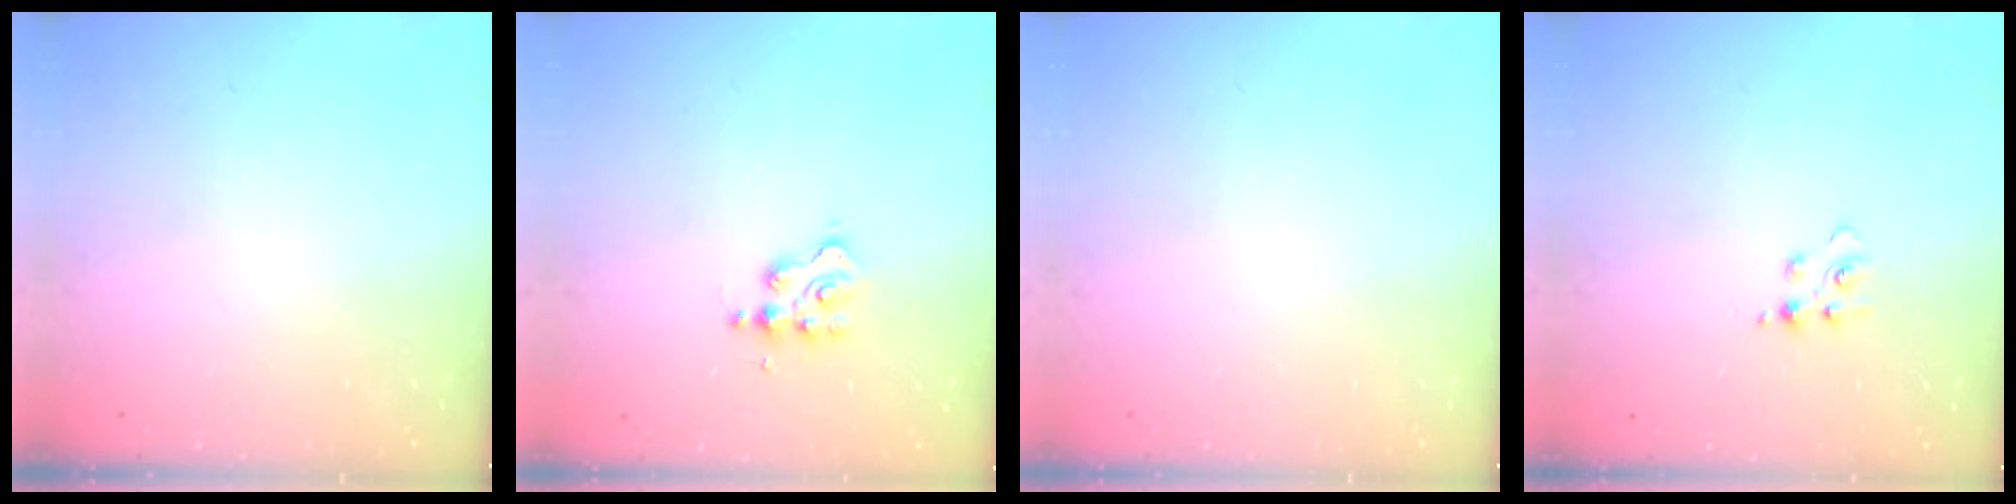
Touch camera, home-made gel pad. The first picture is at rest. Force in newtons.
{"total": 3.0, "press": 3.0, "slide": 0.2}
{"total": 0.0}
{"total": 5.3, "press": 5.3, "slide": 0.5}